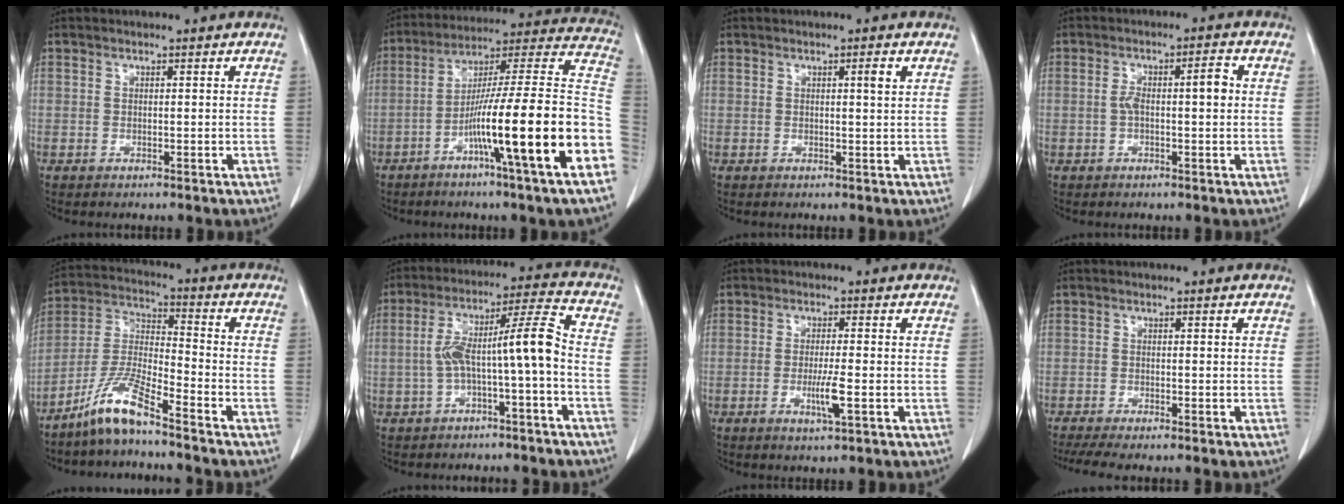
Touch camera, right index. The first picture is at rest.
{"total": 23.1, "force": [-8.6, -0.9, 21.4], "torque": [-0.270, -0.003, -0.148]}
{"total": 1.3, "force": [0.5, -0.1, 1.2], "torque": [-0.023, 0.000, 0.009]}
{"total": 4.6, "force": [-0.1, 1.0, 4.5], "torque": [-0.078, 0.022, 0.000]}
{"total": 9.1, "force": [-7.0, 0.2, 5.8], "torque": [-0.135, -0.012, -0.141]}
{"total": 9.8, "force": [-2.2, 0.1, 9.5], "torque": [-0.164, 0.041, -0.038]}
{"total": 3.9, "force": [-1.3, -0.2, 3.6], "torque": [-0.070, -0.008, -0.023]}
{"total": 5.6, "force": [-4.7, 0.1, 3.1], "torque": [-0.044, -0.012, -0.073]}